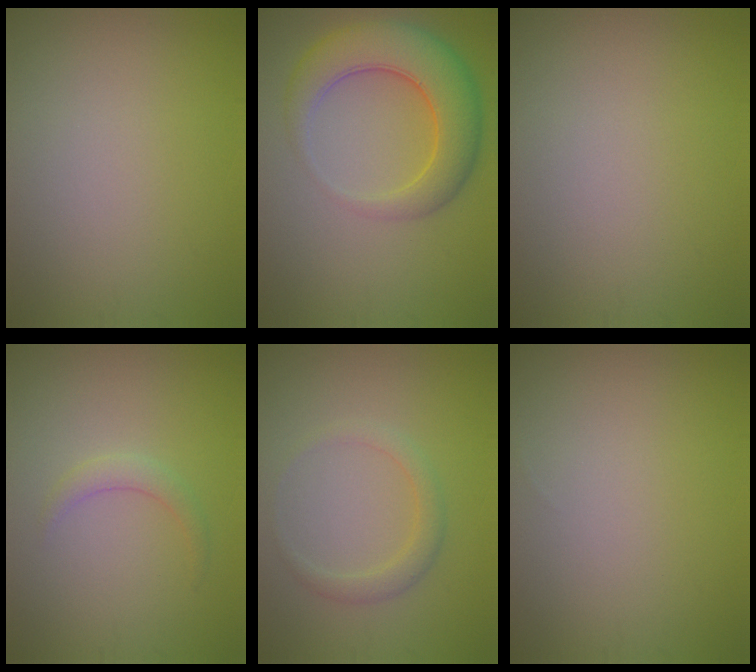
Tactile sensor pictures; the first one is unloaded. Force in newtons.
{"total": 6.9, "press": 6.9, "slide": 0.3}
{"total": 0.0}
{"total": 1.4, "press": 1.4, "slide": 0.1}
{"total": 1.8, "press": 1.8, "slide": 0.1}
{"total": 0.0}